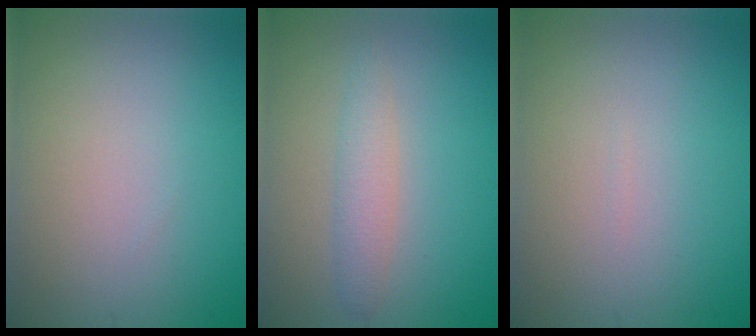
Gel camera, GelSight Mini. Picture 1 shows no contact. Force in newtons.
{"total": 2.0, "press": 2.0, "slide": 0.1}
{"total": 0.0}